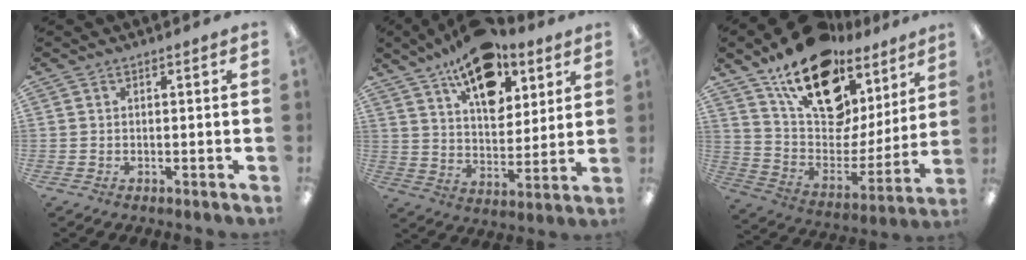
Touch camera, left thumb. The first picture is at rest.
{"total": 16.7, "force": [10.9, 8.6, 9.2], "torque": [-0.135, -0.056, 0.189]}
{"total": 21.0, "force": [14.1, 11.1, 10.9], "torque": [-0.182, -0.091, 0.252]}